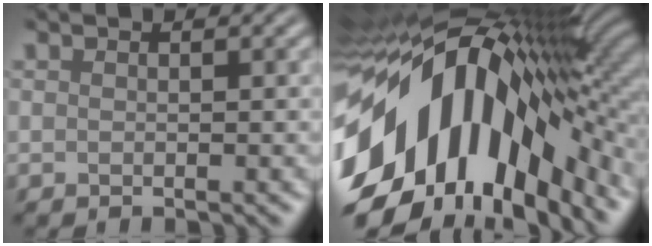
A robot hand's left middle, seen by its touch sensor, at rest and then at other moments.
{"total": 16.1, "force": [-5.1, 9.1, 12.3], "torque": [-0.245, -0.016, -0.074]}